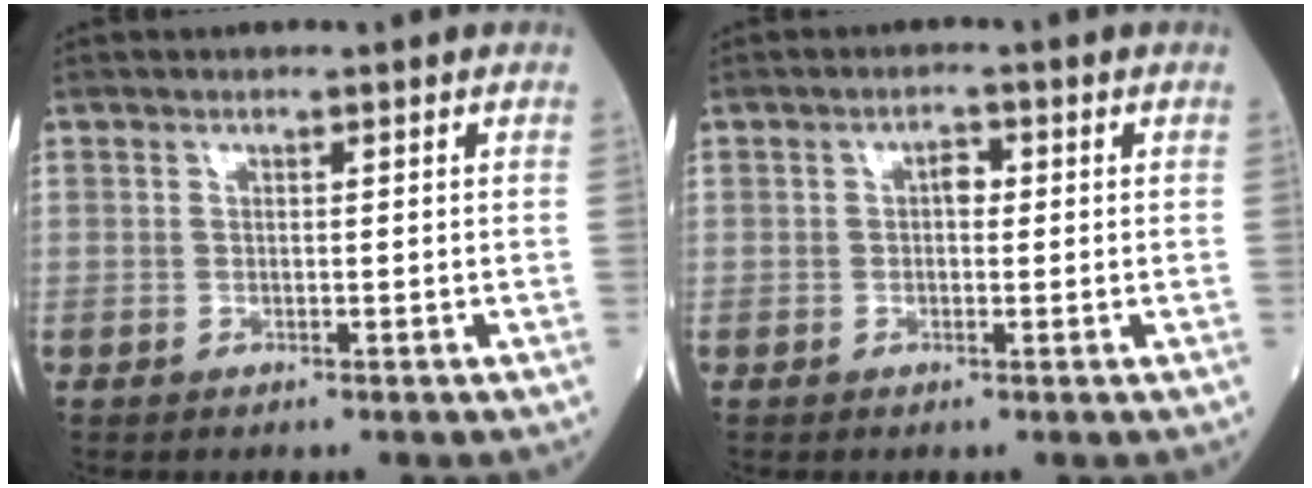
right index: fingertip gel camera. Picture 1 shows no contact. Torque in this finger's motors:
{"motor_torque": [0.12, -0.03, 0.03, 0.02]}